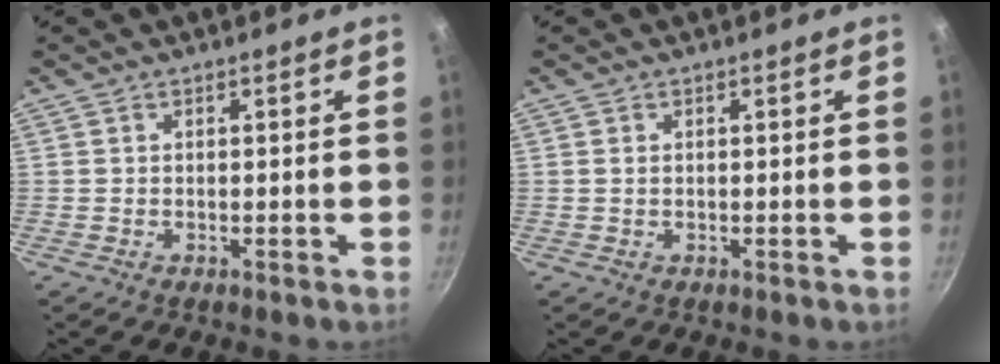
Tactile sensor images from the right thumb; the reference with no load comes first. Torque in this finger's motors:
{"motor_torque": [-0.07, -0.08, 0.12, 0.46, -0.02]}